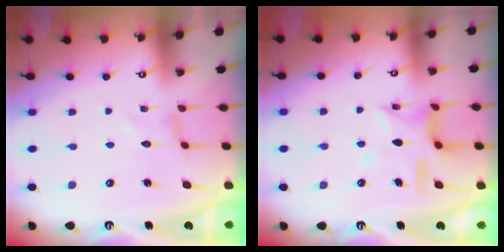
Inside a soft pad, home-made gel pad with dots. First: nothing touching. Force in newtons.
{"total": 12.1, "press": 12.0, "slide": 0.9}